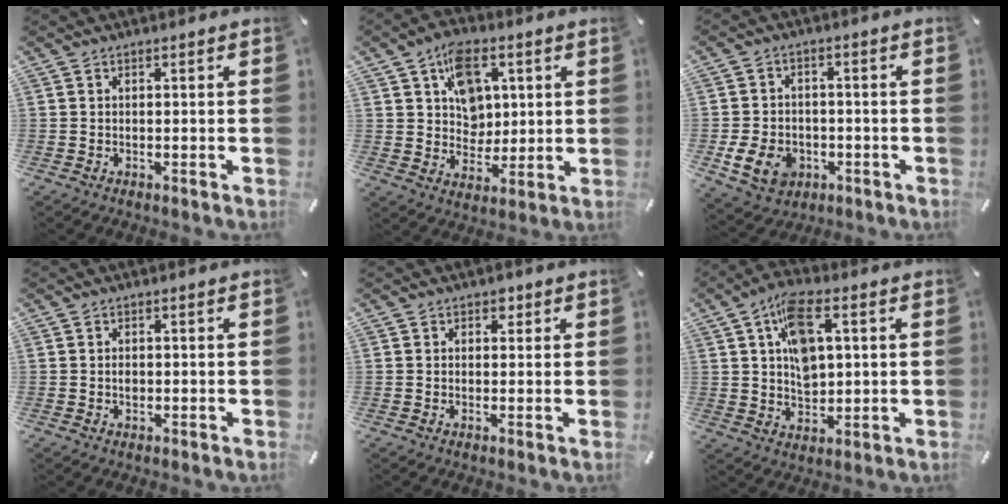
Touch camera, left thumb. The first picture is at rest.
{"total": 10.3, "force": [4.2, 8.2, 4.6], "torque": [-0.069, -0.011, 0.077]}
{"total": 9.6, "force": [-3.1, 7.7, 4.9], "torque": [-0.104, 0.013, -0.058]}
{"total": 1.4, "force": [-0.2, 1.0, 0.9], "torque": [-0.020, 0.003, -0.005]}
{"total": 2.0, "force": [0.8, 1.7, 0.7], "torque": [-0.001, 0.000, 0.008]}
{"total": 10.9, "force": [3.1, 6.9, 7.9], "torque": [-0.135, 0.004, 0.056]}